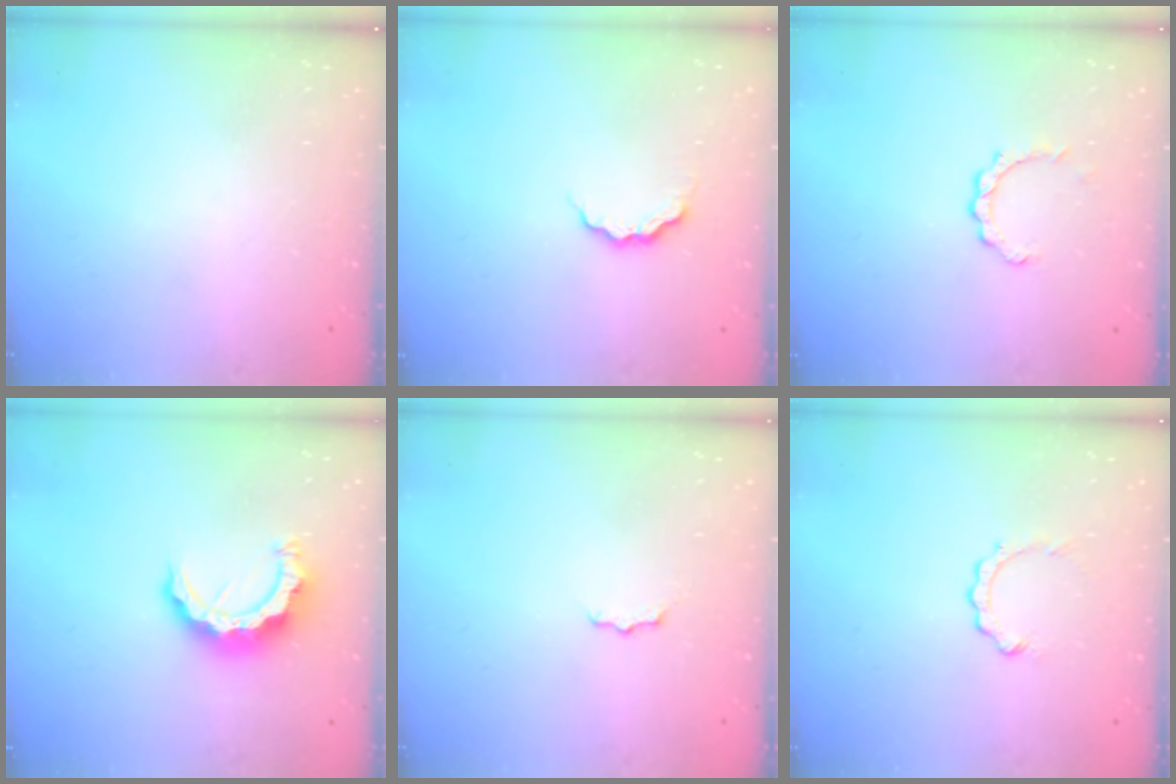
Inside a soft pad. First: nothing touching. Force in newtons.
{"total": 4.4, "press": 4.4, "slide": 0.7}
{"total": 3.8, "press": 3.8, "slide": 0.4}
{"total": 11.0, "press": 10.9, "slide": 1.1}
{"total": 3.9, "press": 3.8, "slide": 0.5}
{"total": 2.4, "press": 2.4, "slide": 0.3}